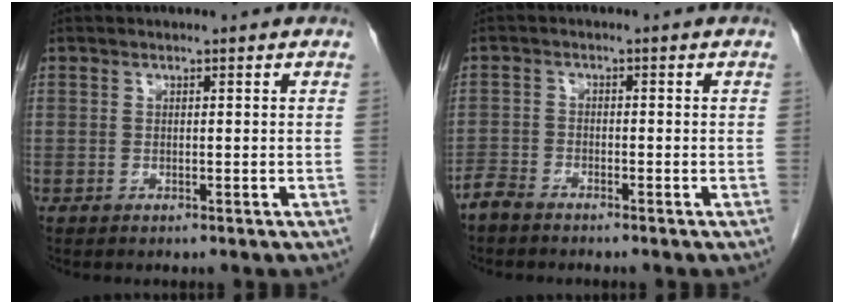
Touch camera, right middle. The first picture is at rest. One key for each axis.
{"total": 2.7, "fx": -2.5, "fy": 0.8, "fz": 0.7, "tx": -0.014, "ty": -0.003, "tz": -0.047}